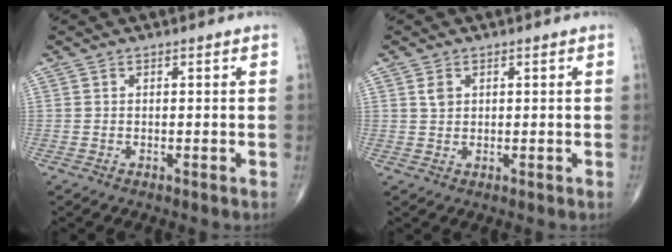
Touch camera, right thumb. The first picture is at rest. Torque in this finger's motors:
{"motor_torque": [-0.06, -0.05, 0.04, 0.02, 0.00]}